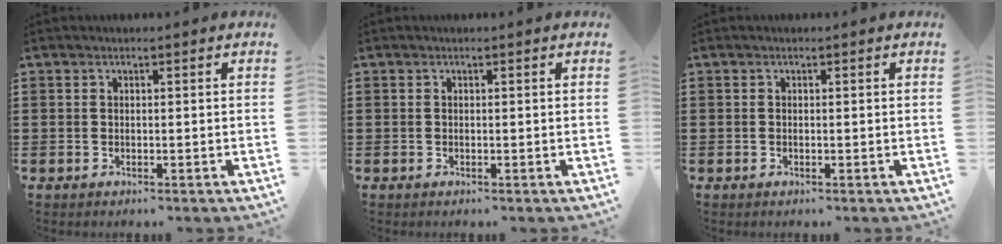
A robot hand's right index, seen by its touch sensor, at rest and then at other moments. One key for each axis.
{"total": 0.0}
{"total": 0.0}